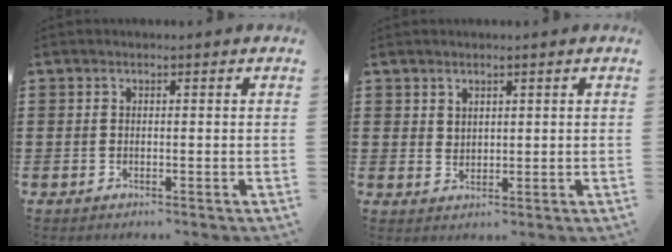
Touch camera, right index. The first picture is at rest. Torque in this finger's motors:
{"motor_torque": [-0.18, 0.24, 0.00, 0.00]}